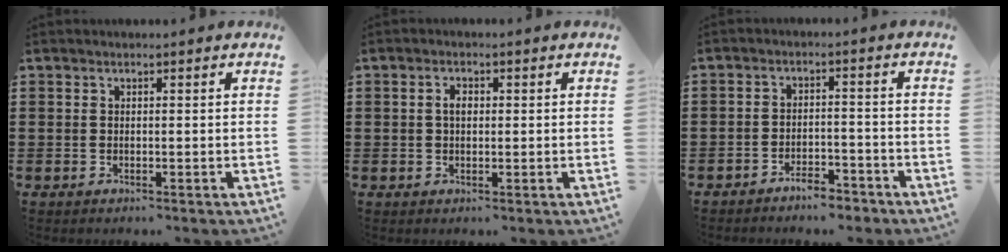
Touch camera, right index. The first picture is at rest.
{"total": 2.0, "force": [0.3, 1.1, 1.6], "torque": [-0.034, 0.008, 0.003]}
{"total": 3.9, "force": [-3.7, 0.8, 0.8], "torque": [-0.015, 0.008, -0.075]}